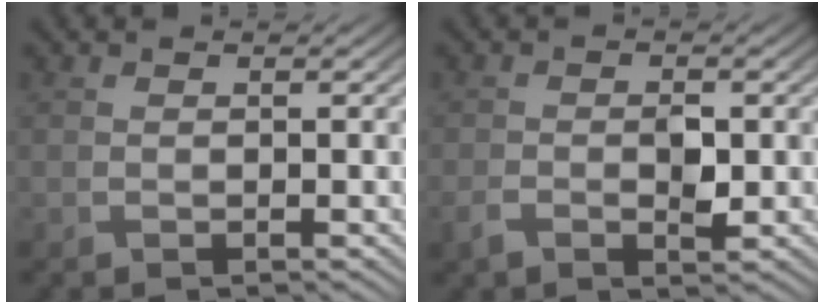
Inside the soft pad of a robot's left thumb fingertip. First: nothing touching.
{"total": 3.3, "force": [-0.9, 1.9, 2.5], "torque": [-0.052, -0.006, -0.016]}